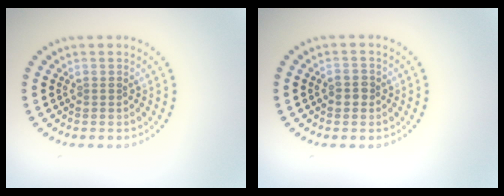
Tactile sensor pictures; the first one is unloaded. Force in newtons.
{"total": 1.4, "press": 1.4, "slide": 0.2}